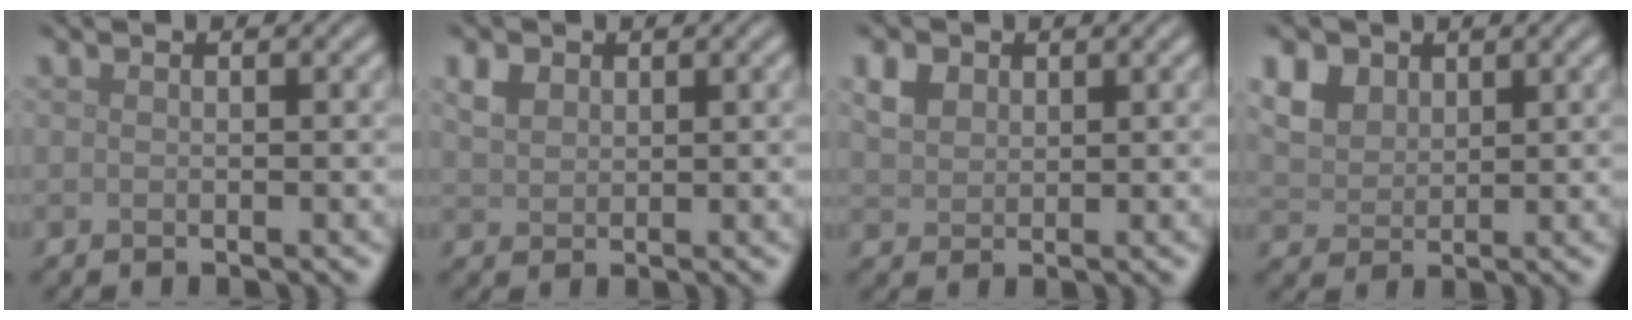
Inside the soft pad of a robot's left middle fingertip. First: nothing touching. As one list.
[{"total": 1.9, "force": [1.1, 1.3, 0.8], "torque": [-0.021, 0.003, 0.022]}, {"total": 2.3, "force": [1.2, 1.7, 1.0], "torque": [-0.026, 0.003, 0.023]}, {"total": 5.4, "force": [3.0, 3.7, 2.5], "torque": [-0.086, 0.007, 0.062]}]